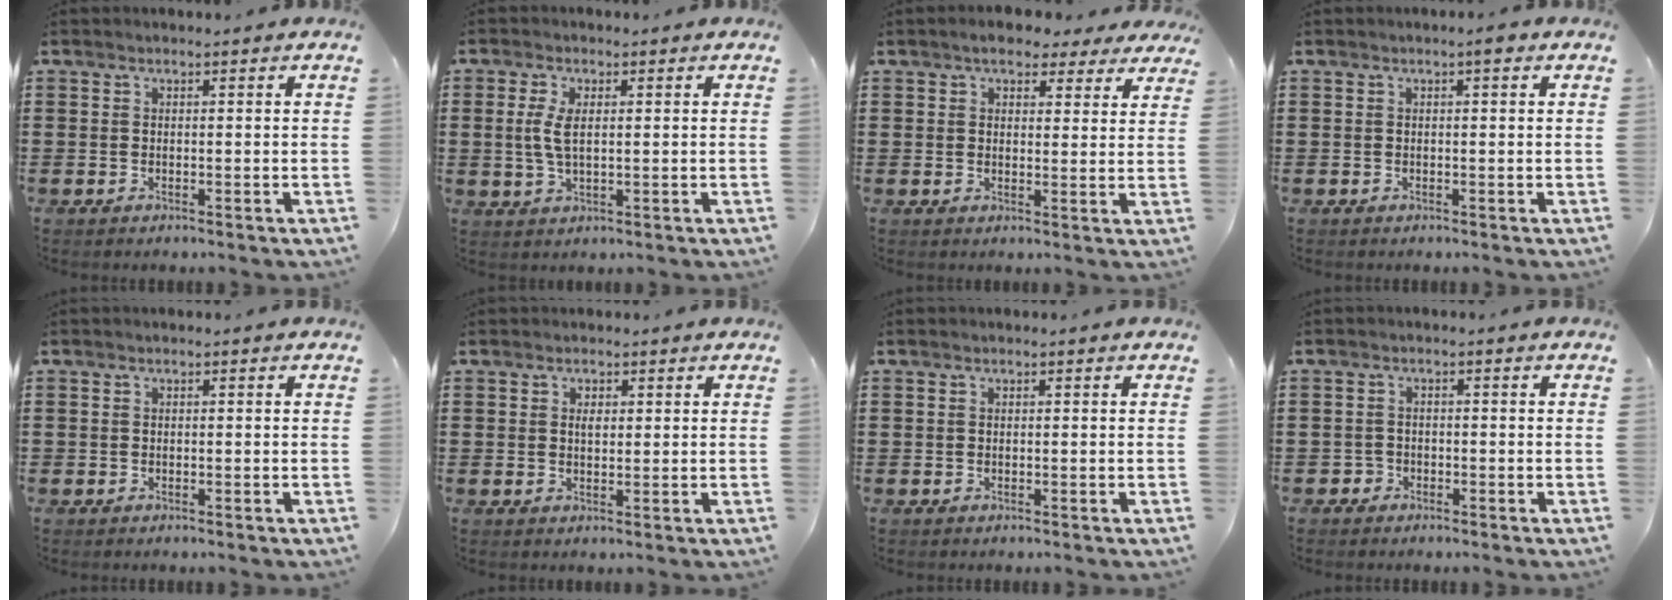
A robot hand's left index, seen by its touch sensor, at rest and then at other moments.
{"total": 4.2, "force": [0.6, 1.8, 3.7], "torque": [-0.092, 0.001, 0.005]}
{"total": 4.7, "force": [3.9, 1.7, 2.1], "torque": [-0.045, -0.002, 0.071]}
{"total": 1.2, "force": [0.5, 0.1, 1.1], "torque": [-0.021, 0.003, 0.009]}
{"total": 0.0}
{"total": 1.5, "force": [0.7, 0.8, 1.0], "torque": [-0.021, 0.004, 0.014]}
{"total": 0.0}
{"total": 1.3, "force": [-1.0, 0.8, -0.1], "torque": [-0.005, 0.001, -0.024]}